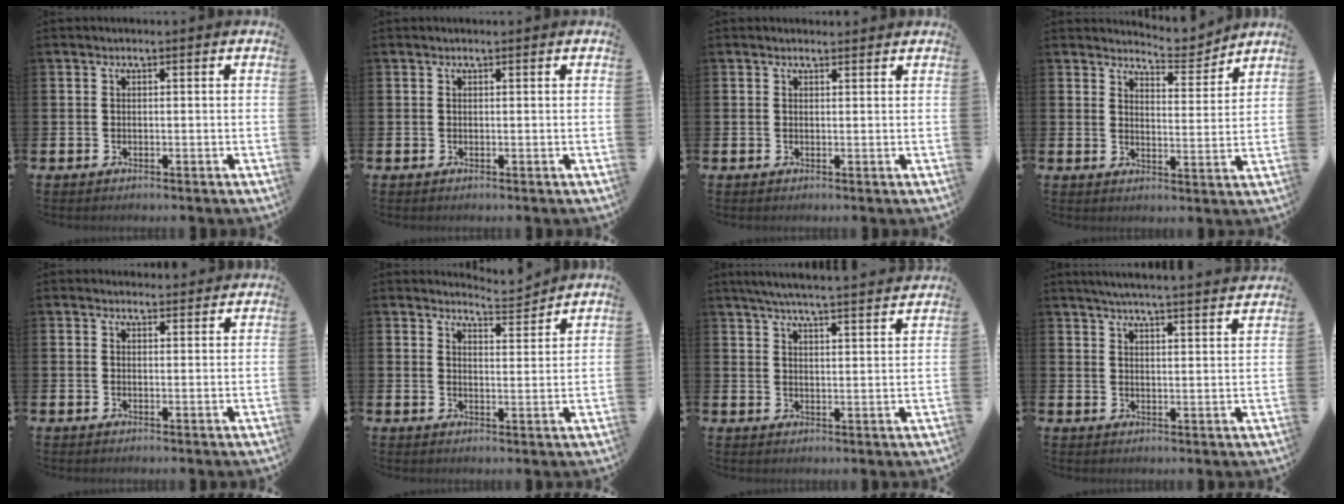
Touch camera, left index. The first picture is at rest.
{"total": 0.0}
{"total": 1.0, "force": [0.9, 0.3, 0.0], "torque": [0.007, -0.001, 0.016]}
{"total": 6.5, "force": [6.3, 1.1, 1.1], "torque": [-0.026, -0.050, 0.108]}
{"total": 1.9, "force": [1.8, 0.5, -0.2], "torque": [0.009, -0.007, 0.031]}
{"total": 4.6, "force": [4.6, 0.1, 0.2], "torque": [-0.003, -0.032, 0.081]}
{"total": 5.9, "force": [5.7, -0.3, 1.4], "torque": [-0.039, -0.033, 0.100]}
{"total": 5.1, "force": [5.0, -0.6, 1.0], "torque": [-0.027, -0.032, 0.087]}